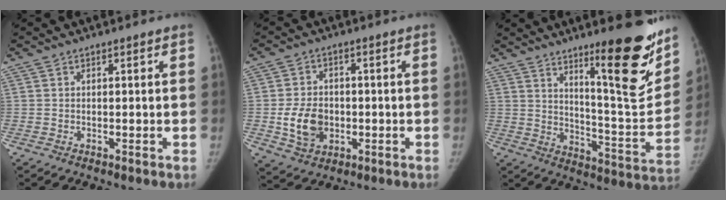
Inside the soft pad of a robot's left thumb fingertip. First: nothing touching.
{"total": 8.7, "force": [-1.5, 6.6, 5.4], "torque": [-0.077, 0.005, -0.019]}
{"total": 20.0, "force": [12.4, 3.7, 15.2], "torque": [-0.172, -0.091, 0.191]}